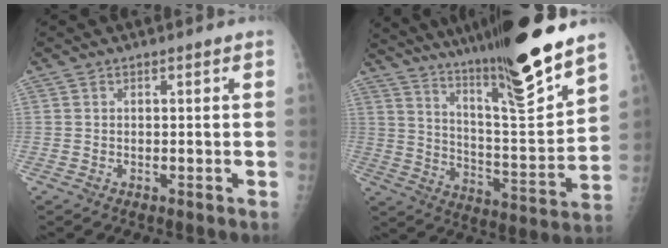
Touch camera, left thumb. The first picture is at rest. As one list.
[{"total": 24.3, "force": [18.6, 1.8, 15.6], "torque": [-0.232, -0.102, 0.301]}]